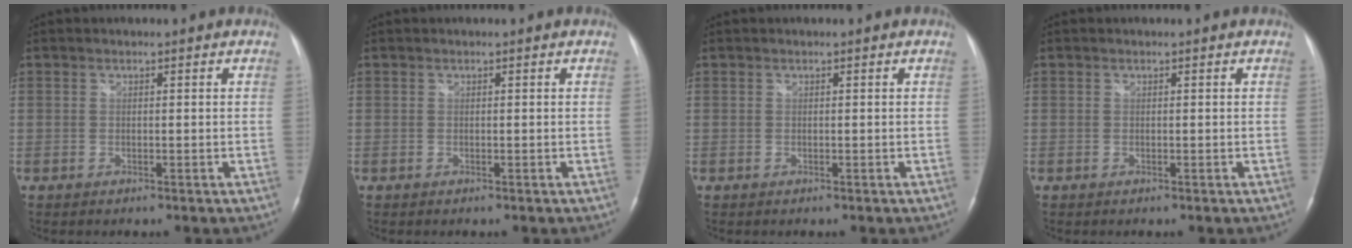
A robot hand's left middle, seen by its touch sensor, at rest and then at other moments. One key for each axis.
{"total": 0.0}
{"total": 0.0}
{"total": 0.0}